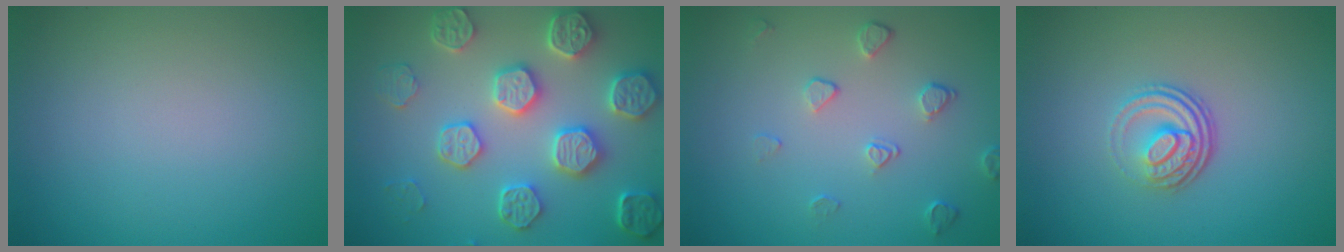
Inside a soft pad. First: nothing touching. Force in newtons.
{"total": 6.7, "press": 5.8, "slide": 3.4}
{"total": 2.0, "press": 1.3, "slide": 1.5}
{"total": 3.5, "press": 2.4, "slide": 2.5}